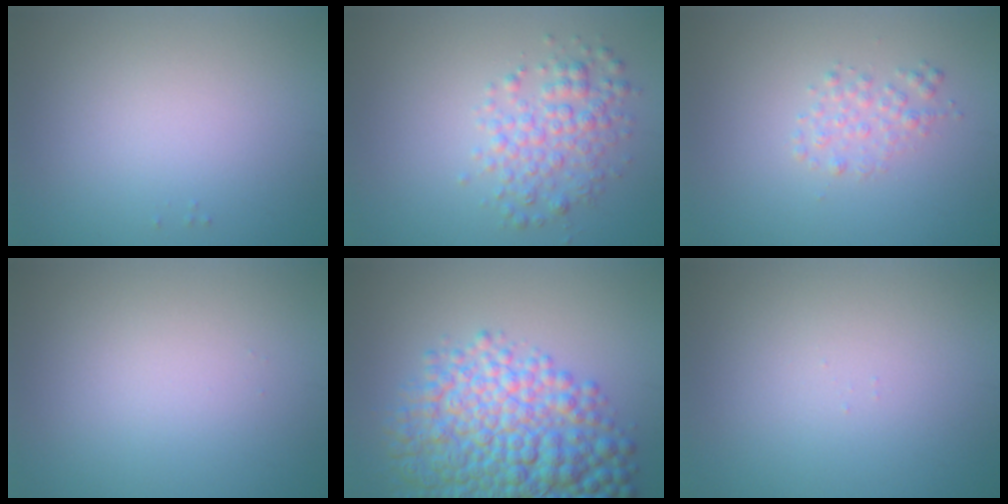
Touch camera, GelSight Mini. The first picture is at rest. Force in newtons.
{"total": 3.4, "press": 3.4, "slide": 0.1}
{"total": 1.5, "press": 1.5, "slide": 0.0}
{"total": 0.0}
{"total": 10.1, "press": 10.1, "slide": 0.3}
{"total": 0.0}